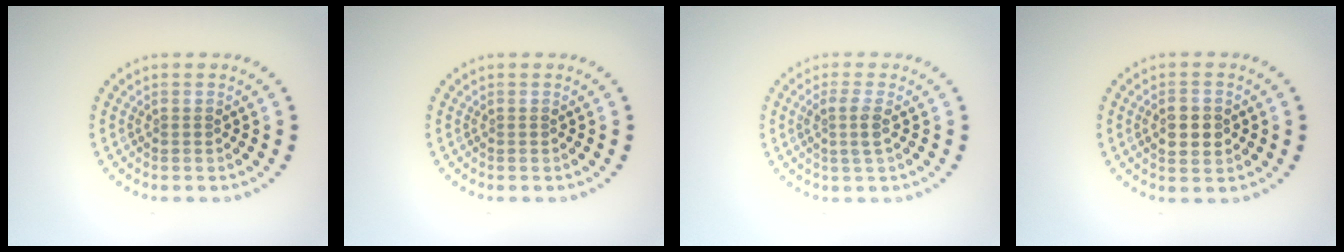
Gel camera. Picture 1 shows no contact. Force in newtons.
{"total": 0.0}
{"total": 1.8, "press": 1.4, "slide": 1.0}
{"total": 2.9, "press": 2.9, "slide": 0.2}